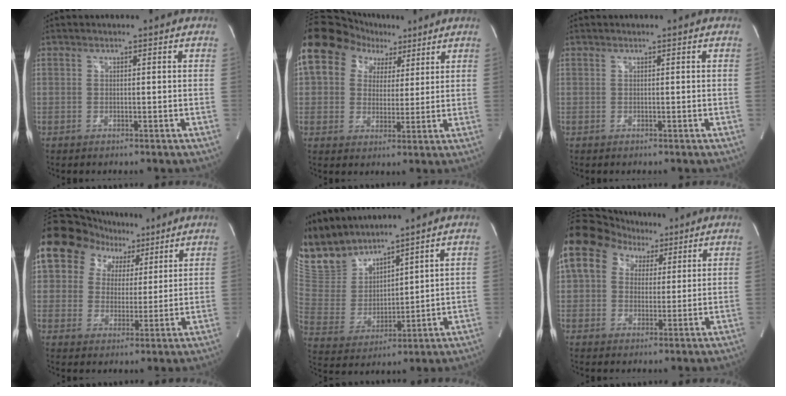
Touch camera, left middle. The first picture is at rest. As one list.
[{"total": 13.1, "force": [6.7, 9.9, 5.5], "torque": [-0.092, 0.054, 0.112]}, {"total": 0.0}, {"total": 11.7, "force": [6.5, 8.8, 4.1], "torque": [-0.059, 0.052, 0.109]}, {"total": 11.0, "force": [10.4, 2.8, 2.5], "torque": [-0.071, 0.007, 0.225]}, {"total": 11.5, "force": [5.0, 8.6, 5.7], "torque": [-0.112, 0.050, 0.085]}]